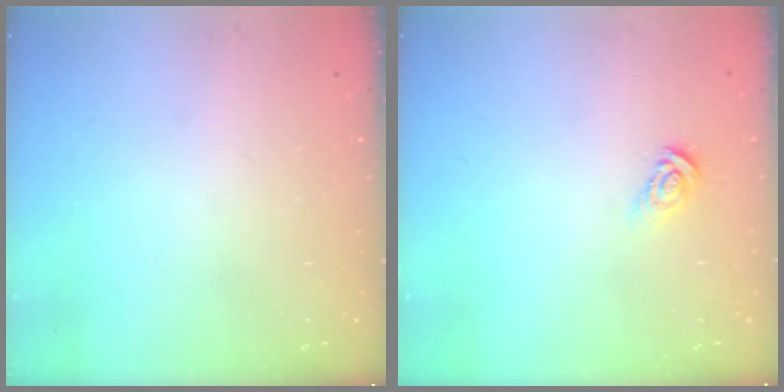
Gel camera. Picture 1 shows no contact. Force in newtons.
{"total": 5.2, "press": 5.2, "slide": 0.4}